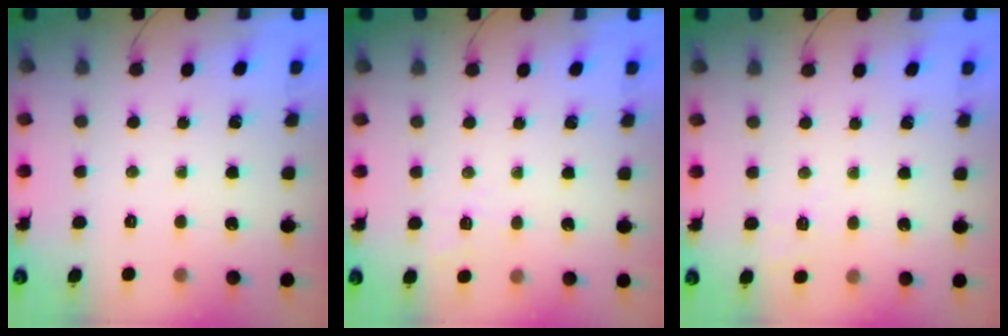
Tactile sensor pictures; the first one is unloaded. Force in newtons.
{"total": 4.5, "press": 4.2, "slide": 1.7}
{"total": 4.9, "press": 4.5, "slide": 2.0}